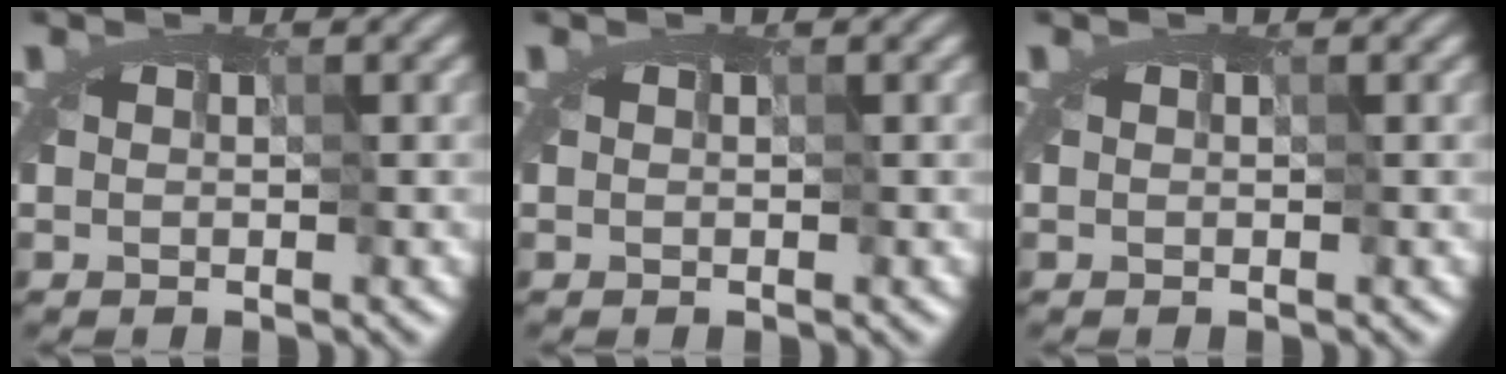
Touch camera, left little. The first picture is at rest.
{"total": 0.0}
{"total": 0.0}